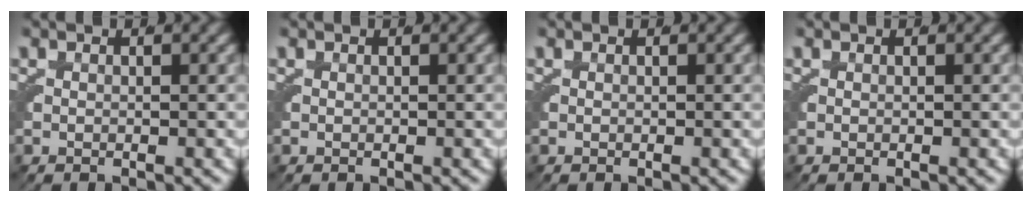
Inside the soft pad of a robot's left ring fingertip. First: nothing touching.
{"total": 0.0}
{"total": 0.0}
{"total": 0.0}